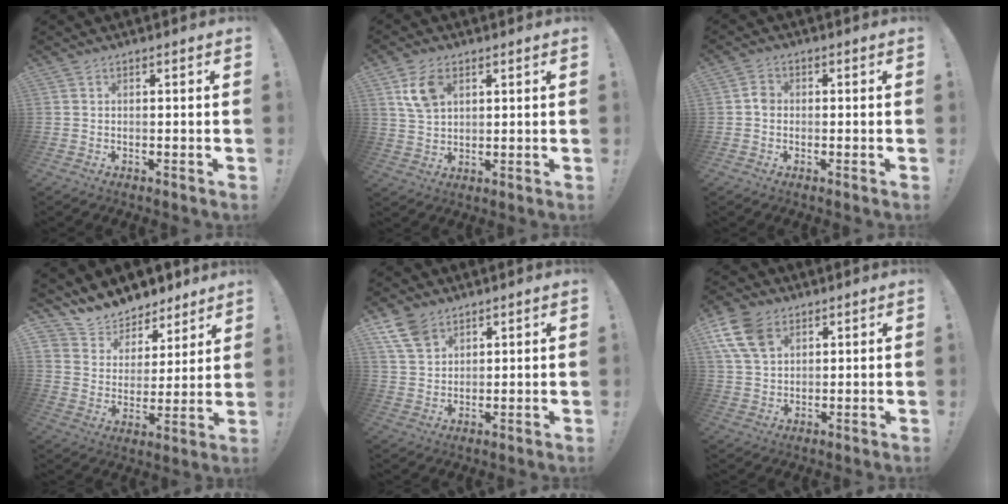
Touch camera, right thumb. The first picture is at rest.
{"total": 8.2, "force": [3.8, 5.0, 5.3], "torque": [-0.099, -0.003, 0.073]}
{"total": 2.5, "force": [-0.6, 2.0, 1.4], "torque": [-0.022, 0.009, -0.012]}
{"total": 9.5, "force": [8.5, 4.2, 0.1], "torque": [-0.018, -0.081, 0.159]}
{"total": 8.7, "force": [5.8, 5.1, 3.9], "torque": [-0.072, -0.024, 0.116]}
{"total": 12.3, "force": [5.8, 8.5, 6.7], "torque": [-0.134, -0.017, 0.115]}